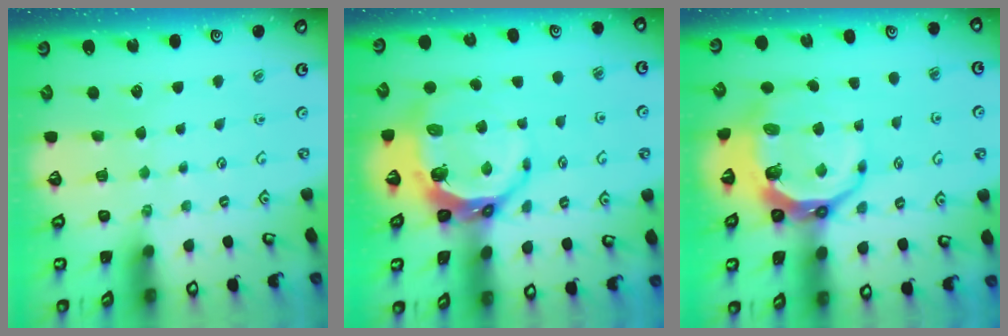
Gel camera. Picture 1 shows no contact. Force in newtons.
{"total": 10.9, "press": 9.7, "slide": 5.0}
{"total": 12.1, "press": 11.2, "slide": 4.6}